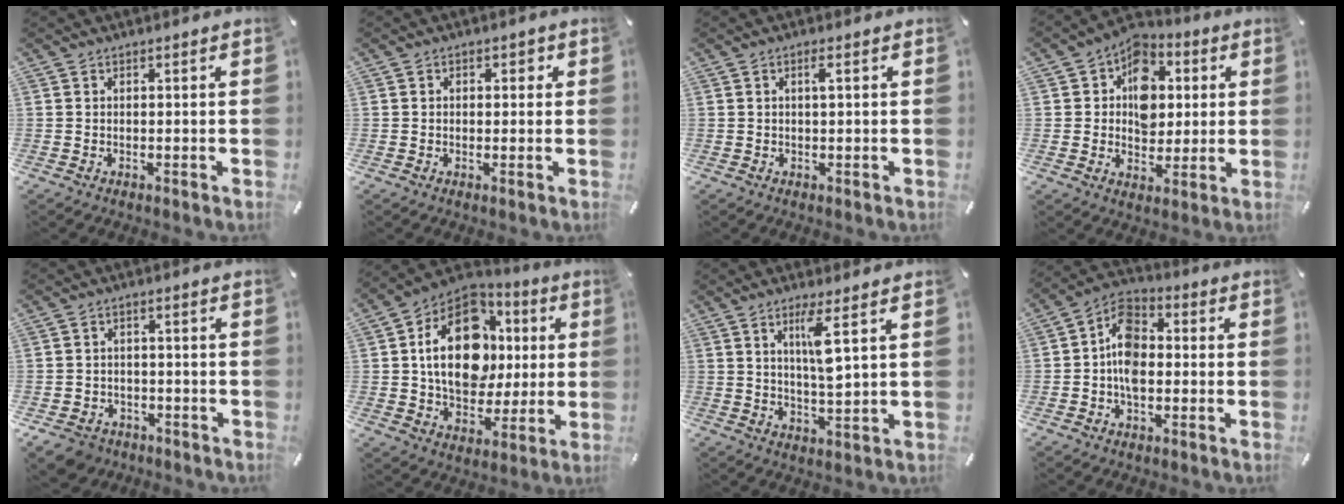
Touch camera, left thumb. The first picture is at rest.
{"total": 1.7, "force": [0.0, 1.5, 0.8], "torque": [-0.003, 0.003, -0.008]}
{"total": 1.8, "force": [0.4, 0.3, 1.7], "torque": [-0.034, 0.003, 0.005]}
{"total": 10.5, "force": [1.7, 8.9, 5.3], "torque": [-0.074, -0.009, 0.030]}
{"total": 5.5, "force": [-3.7, 3.8, 1.4], "torque": [-0.039, 0.018, -0.073]}
{"total": 19.2, "force": [2.3, 14.4, 12.5], "torque": [-0.225, 0.005, 0.045]}
{"total": 7.4, "force": [3.0, 0.8, 6.7], "torque": [-0.123, -0.008, 0.044]}
{"total": 9.4, "force": [-1.4, 6.2, 6.9], "torque": [-0.131, 0.018, -0.025]}